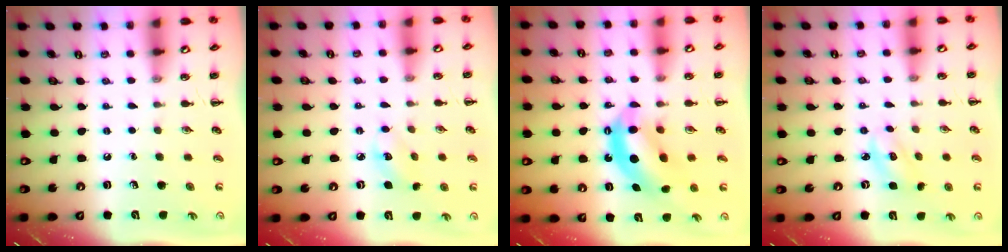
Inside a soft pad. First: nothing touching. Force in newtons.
{"total": 4.4, "press": 4.3, "slide": 0.7}
{"total": 10.9, "press": 10.5, "slide": 2.7}
{"total": 2.6, "press": 2.5, "slide": 0.5}